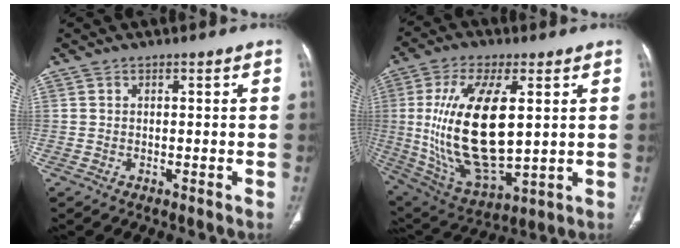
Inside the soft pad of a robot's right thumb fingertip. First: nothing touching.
{"total": 22.1, "force": [2.4, 9.9, 19.6], "torque": [-0.382, -0.020, 0.060]}